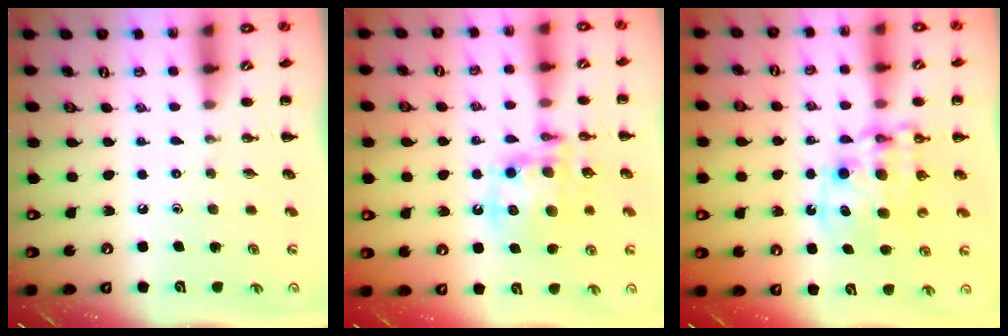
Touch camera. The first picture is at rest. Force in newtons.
{"total": 13.7, "press": 13.3, "slide": 3.3}
{"total": 11.2, "press": 10.9, "slide": 2.7}